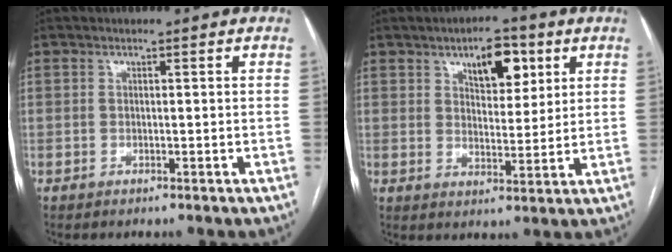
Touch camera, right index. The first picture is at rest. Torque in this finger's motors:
{"motor_torque": [0.54, 0.54, 0.07, 0.07]}